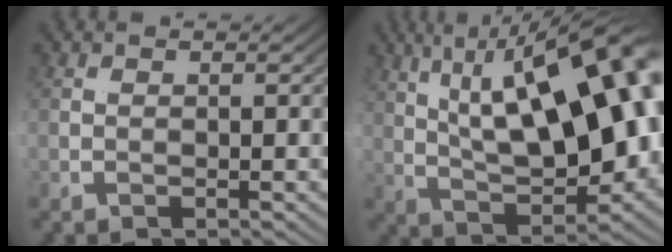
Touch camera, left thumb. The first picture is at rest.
{"total": 12.6, "force": [2.6, 3.5, 11.9], "torque": [-0.151, 0.044, 0.014]}